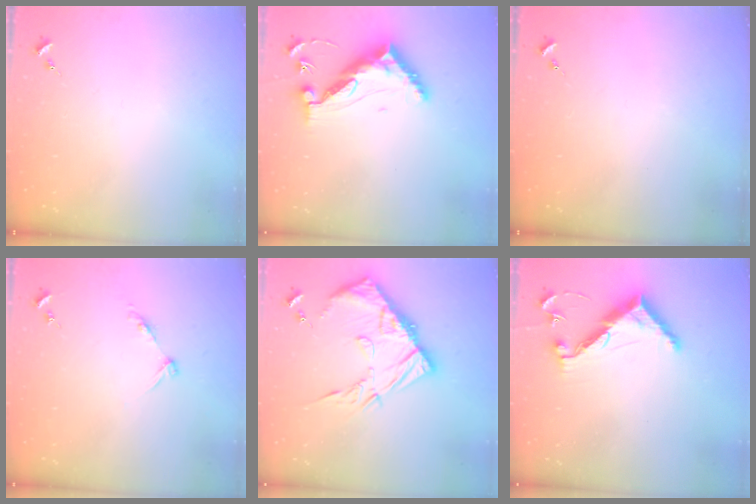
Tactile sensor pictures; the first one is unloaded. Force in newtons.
{"total": 10.7, "press": 10.6, "slide": 0.9}
{"total": 0.0}
{"total": 6.2, "press": 6.2, "slide": 0.7}
{"total": 16.8, "press": 16.7, "slide": 1.7}
{"total": 10.2, "press": 10.2, "slide": 0.4}